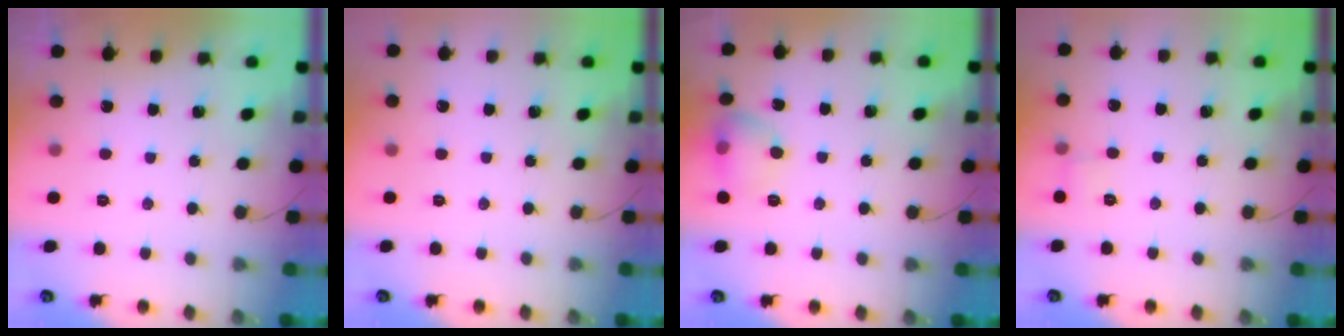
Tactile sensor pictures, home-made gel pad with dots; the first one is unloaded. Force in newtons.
{"total": 0.0}
{"total": 11.6, "press": 9.5, "slide": 6.7}
{"total": 5.5, "press": 5.3, "slide": 1.8}